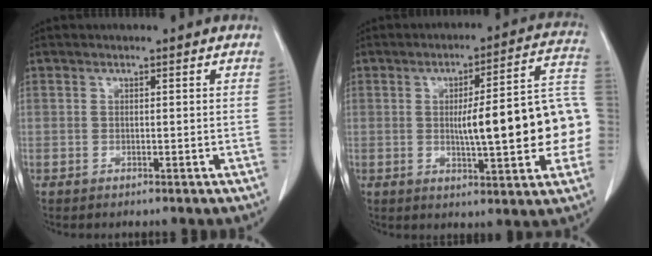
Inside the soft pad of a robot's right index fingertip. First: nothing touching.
{"total": 17.0, "force": [-1.3, 2.6, 16.8], "torque": [-0.188, 0.035, -0.012]}